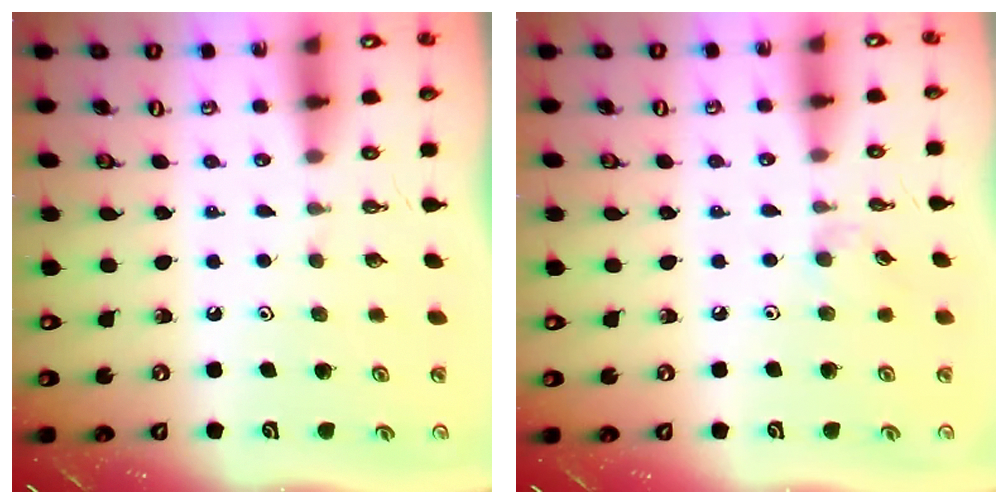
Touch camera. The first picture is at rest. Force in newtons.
{"total": 4.0, "press": 4.0, "slide": 0.6}